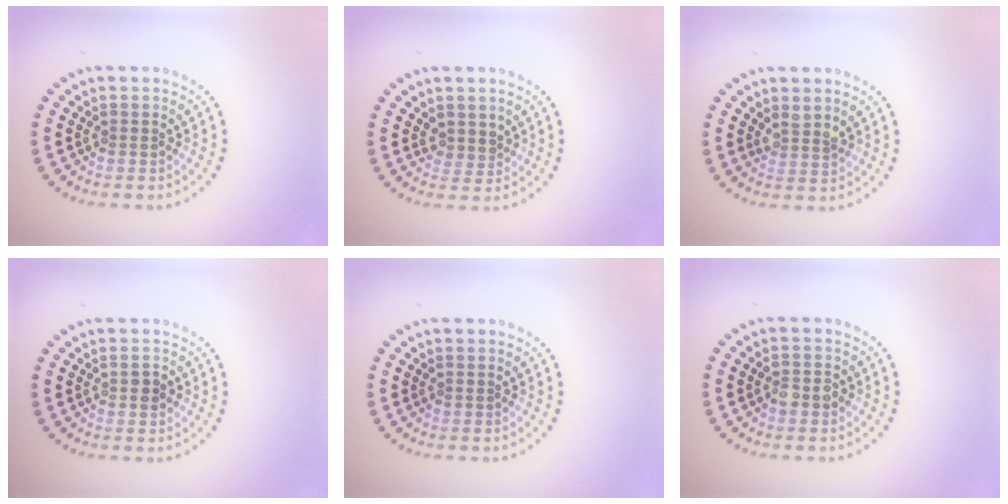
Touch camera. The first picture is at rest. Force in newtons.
{"total": 1.6, "press": 1.2, "slide": 1.0}
{"total": 1.5, "press": 1.2, "slide": 0.9}
{"total": 1.0, "press": 1.0, "slide": 0.1}
{"total": 0.0}
{"total": 1.7, "press": 1.7, "slide": 0.3}